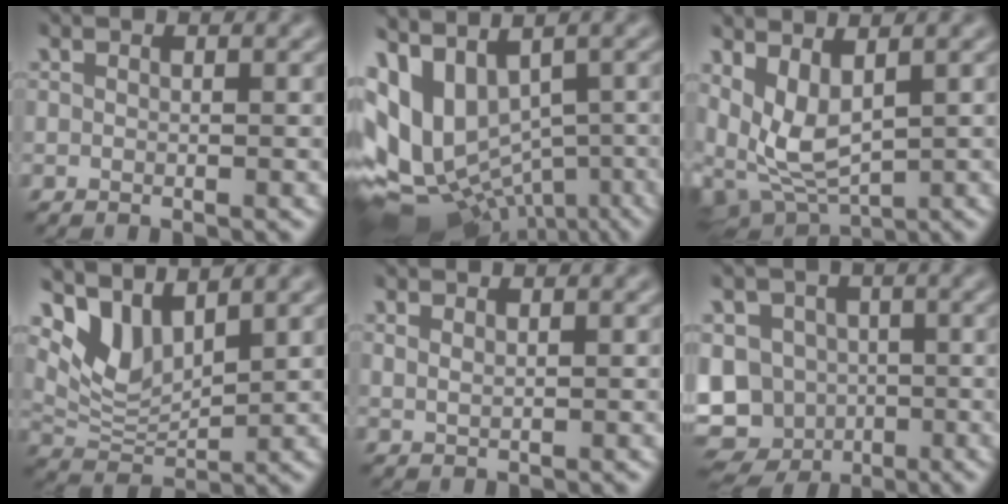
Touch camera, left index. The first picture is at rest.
{"total": 10.8, "force": [-0.3, 7.5, 7.9], "torque": [-0.148, -0.002, 0.036]}
{"total": 4.4, "force": [0.7, 2.0, 3.9], "torque": [-0.100, -0.006, 0.022]}
{"total": 4.1, "force": [3.1, 1.6, 2.1], "torque": [-0.058, -0.009, 0.064]}
{"total": 0.7, "force": [0.5, 0.2, 0.3], "torque": [-0.010, -0.005, 0.012]}
{"total": 10.1, "force": [-3.0, 8.7, 4.0], "torque": [-0.068, 0.002, -0.077]}